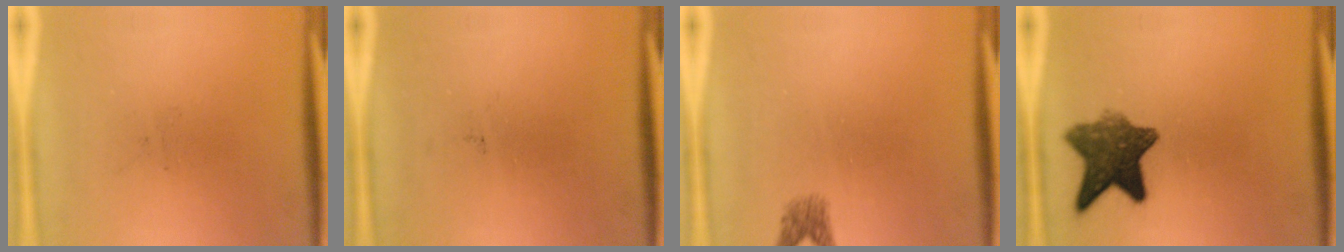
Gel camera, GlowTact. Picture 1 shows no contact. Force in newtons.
{"total": 0.0}
{"total": 1.8}
{"total": 9.2}